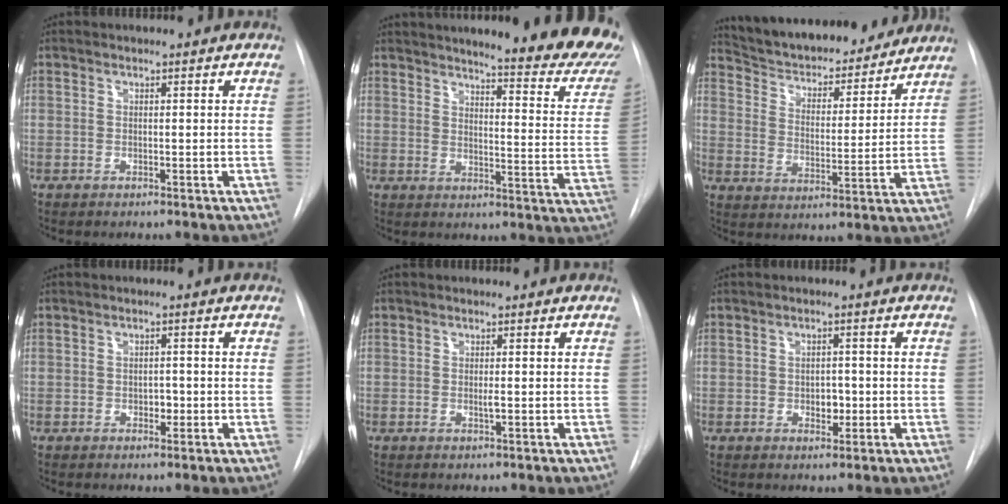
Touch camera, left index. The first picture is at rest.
{"total": 24.7, "force": [21.7, 2.3, 11.7], "torque": [-0.157, -0.089, 0.249]}
{"total": 20.2, "force": [18.5, 4.6, 6.6], "torque": [-0.103, -0.002, 0.271]}
{"total": 1.5, "force": [-0.2, 1.1, 1.1], "torque": [-0.013, 0.001, 0.000]}
{"total": 0.7, "force": [0.1, 0.0, 0.7], "torque": [-0.017, -0.003, 0.000]}
{"total": 2.3, "force": [-0.4, 1.6, 1.6], "torque": [-0.020, 0.002, -0.002]}